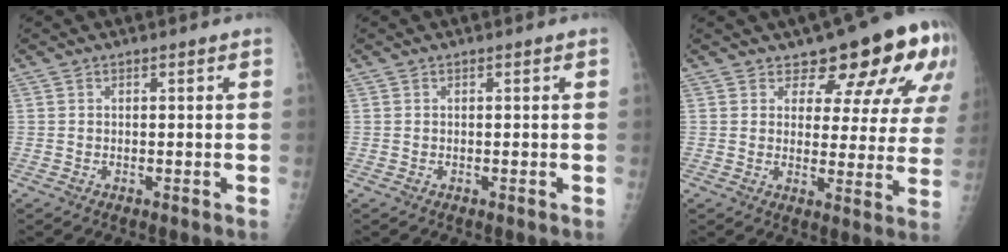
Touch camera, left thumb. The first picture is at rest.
{"total": 0.0}
{"total": 13.7, "force": [9.2, 6.2, 7.9], "torque": [-0.049, -0.057, 0.101]}